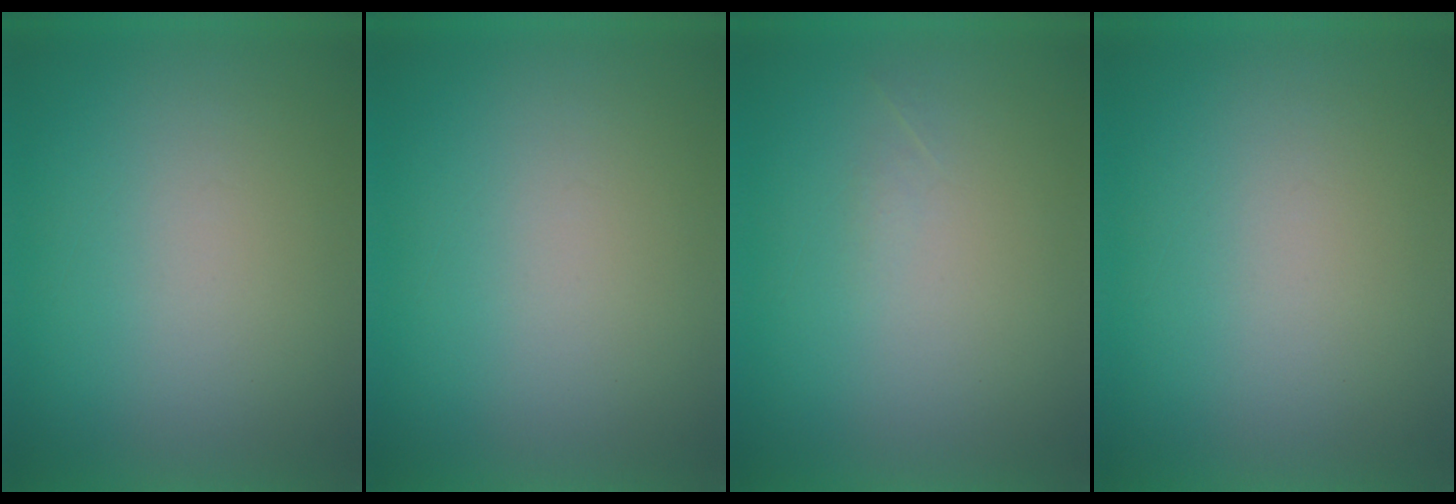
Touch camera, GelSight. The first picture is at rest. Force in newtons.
{"total": 0.0}
{"total": 1.0}
{"total": 0.0}